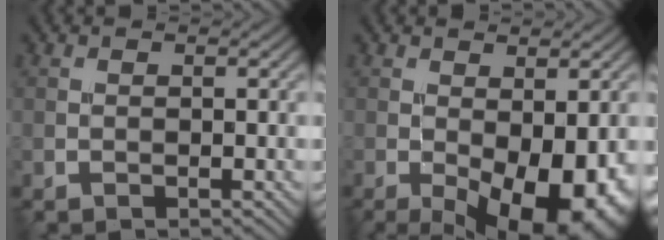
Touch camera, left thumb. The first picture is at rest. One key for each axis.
{"total": 12.1, "fx": -4.3, "fy": 5.6, "fz": 9.9, "tx": -0.146, "ty": -0.040, "tz": -0.040}